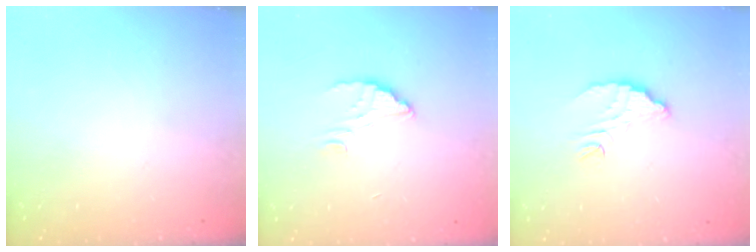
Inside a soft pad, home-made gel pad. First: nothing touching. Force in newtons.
{"total": 2.4, "press": 2.4, "slide": 0.1}
{"total": 6.5, "press": 6.5, "slide": 0.4}